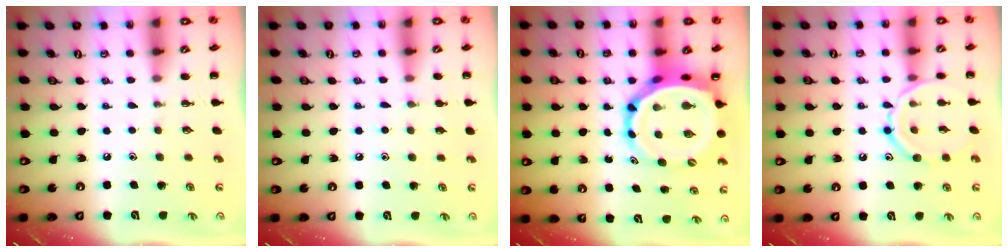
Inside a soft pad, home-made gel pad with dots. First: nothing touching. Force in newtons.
{"total": 5.5, "press": 5.3, "slide": 1.5}
{"total": 9.2, "press": 8.7, "slide": 2.8}
{"total": 12.1, "press": 12.1, "slide": 0.3}